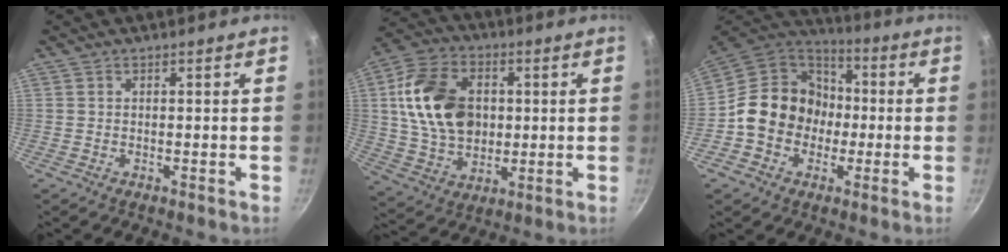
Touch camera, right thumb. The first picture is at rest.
{"total": 18.6, "force": [2.6, 13.3, 12.7], "torque": [-0.209, 0.002, 0.045]}
{"total": 15.6, "force": [-1.8, 13.8, 7.1], "torque": [-0.080, 0.040, -0.044]}